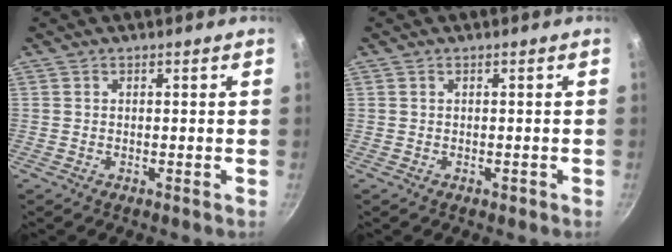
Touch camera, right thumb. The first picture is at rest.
{"total": 0.5, "force": [-0.2, 0.4, 0.3], "torque": [0.002, 0.001, -0.002]}